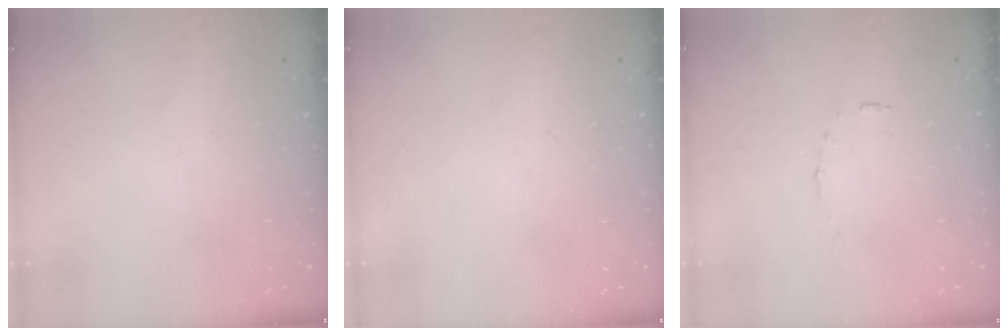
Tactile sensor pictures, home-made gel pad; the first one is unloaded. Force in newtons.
{"total": 0.0}
{"total": 3.0, "press": 3.0, "slide": 0.5}